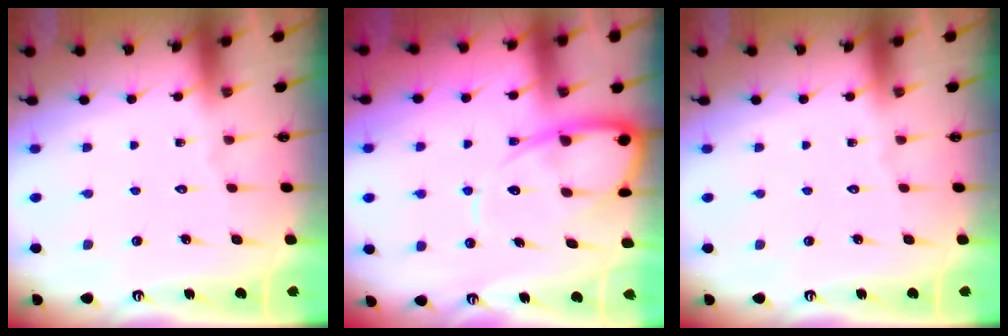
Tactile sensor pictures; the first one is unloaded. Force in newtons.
{"total": 10.5, "press": 10.5, "slide": 0.8}
{"total": 0.0}